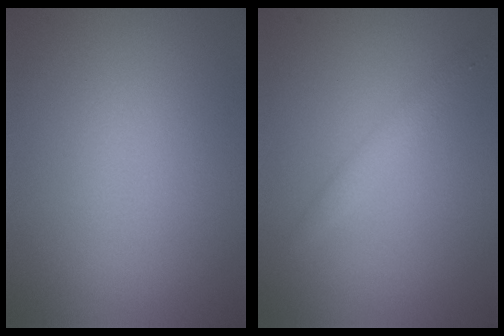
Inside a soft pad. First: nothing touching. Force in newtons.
{"total": 1.6, "press": 1.6, "slide": 0.0}